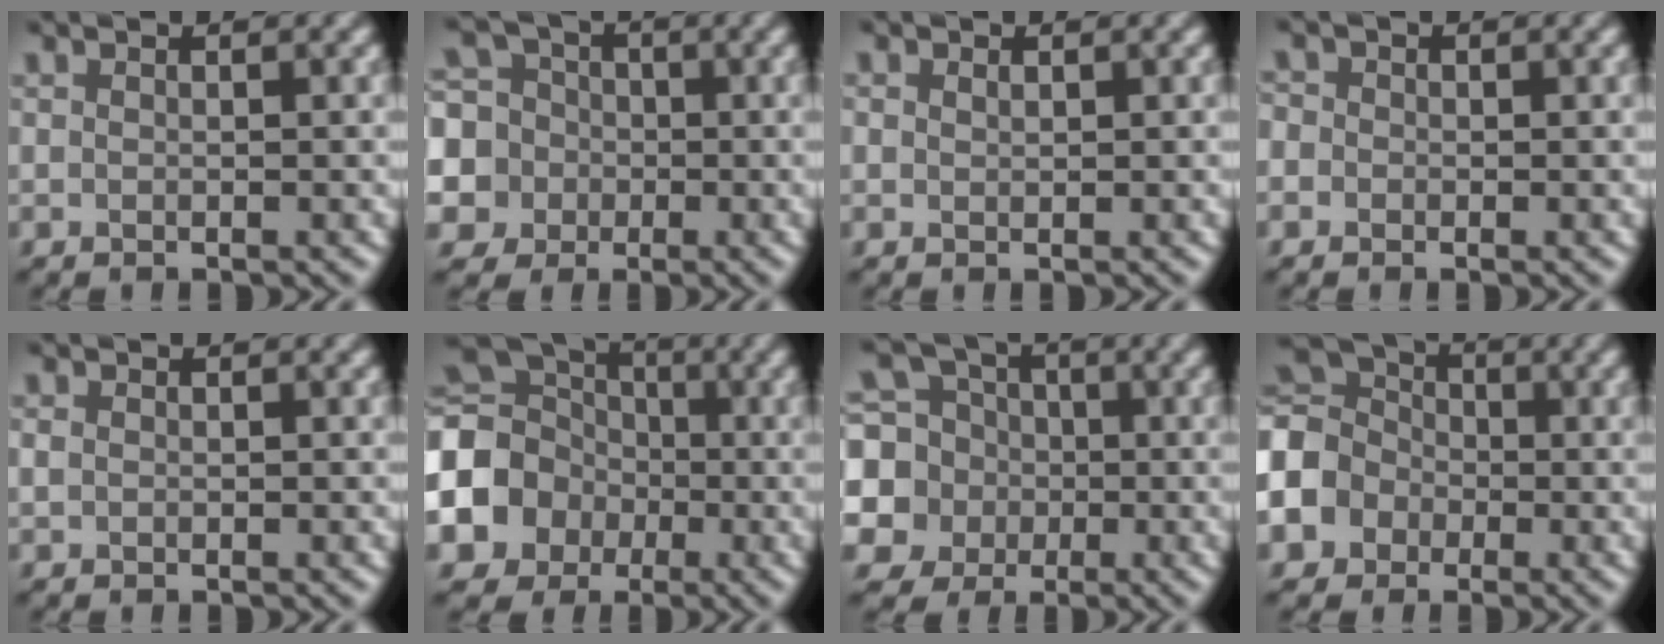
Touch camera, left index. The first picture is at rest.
{"total": 8.4, "force": [0.2, 7.9, 2.8], "torque": [-0.093, 0.031, -0.036]}
{"total": 0.6, "force": [0.2, 0.5, 0.3], "torque": [-0.004, -0.001, 0.004]}
{"total": 2.2, "force": [0.4, 2.0, 0.8], "torque": [-0.001, 0.019, -0.016]}
{"total": 0.7, "force": [0.0, 0.7, 0.2], "torque": [-0.005, 0.002, -0.004]}
{"total": 13.6, "force": [-2.3, 12.1, 5.6], "torque": [-0.147, -0.005, -0.084]}
{"total": 9.8, "force": [0.1, 9.1, 3.4], "torque": [-0.110, 0.024, -0.033]}
{"total": 10.6, "force": [-2.1, 9.2, 4.8], "torque": [-0.130, 0.003, -0.073]}